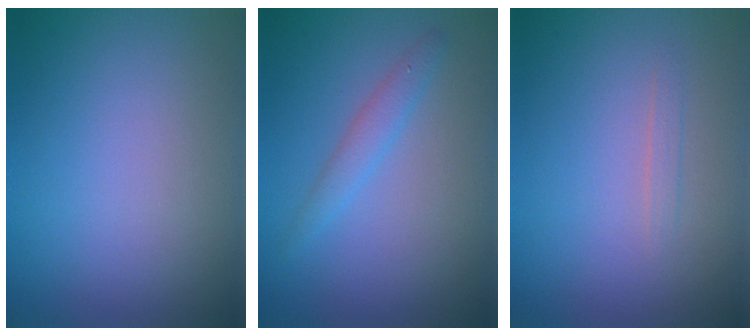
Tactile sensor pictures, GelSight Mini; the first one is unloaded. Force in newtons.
{"total": 1.6, "press": 1.6, "slide": 0.1}
{"total": 0.6, "press": 0.6, "slide": 0.0}